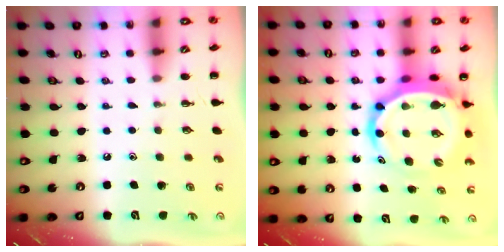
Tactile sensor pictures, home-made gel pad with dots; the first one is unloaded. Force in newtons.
{"total": 10.3, "press": 9.8, "slide": 3.2}